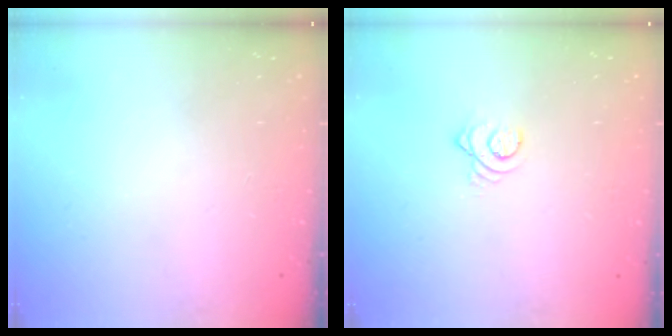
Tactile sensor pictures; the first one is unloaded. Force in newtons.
{"total": 2.9, "press": 2.9, "slide": 0.4}